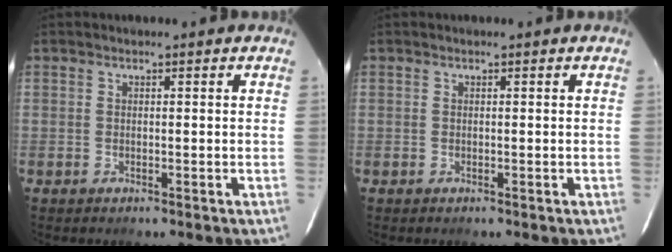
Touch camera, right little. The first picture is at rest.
{"total": 0.0}